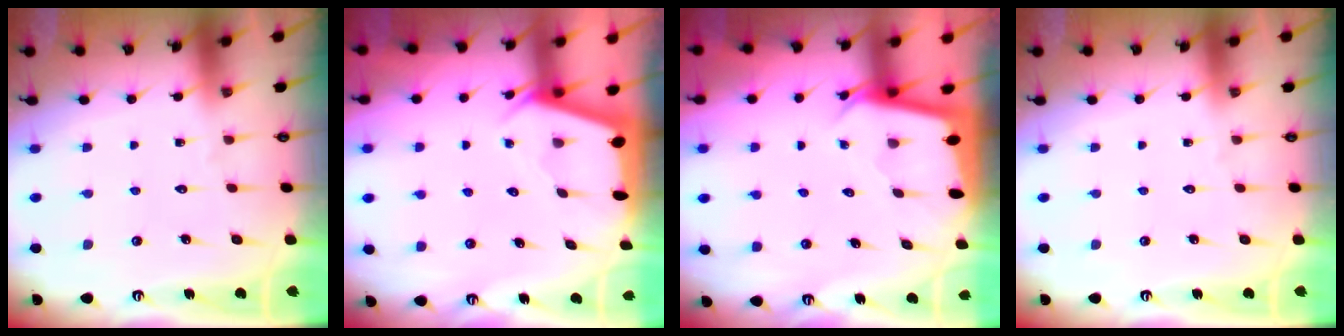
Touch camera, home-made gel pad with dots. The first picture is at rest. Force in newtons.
{"total": 2.4, "press": 2.3, "slide": 0.3}
{"total": 2.1, "press": 2.1, "slide": 0.0}
{"total": 0.0}